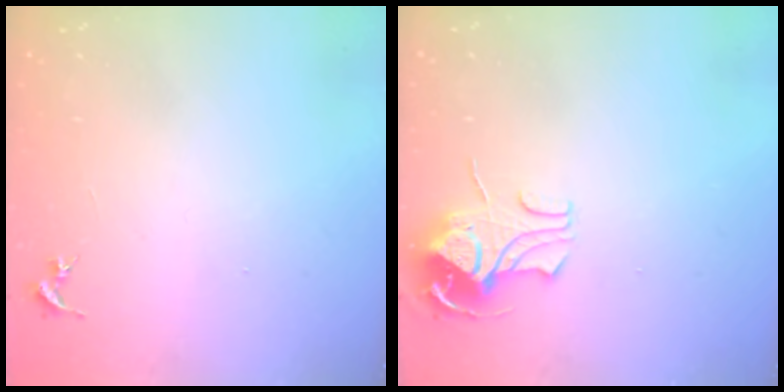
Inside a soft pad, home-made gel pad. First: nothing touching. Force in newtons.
{"total": 8.5, "press": 8.4, "slide": 0.8}